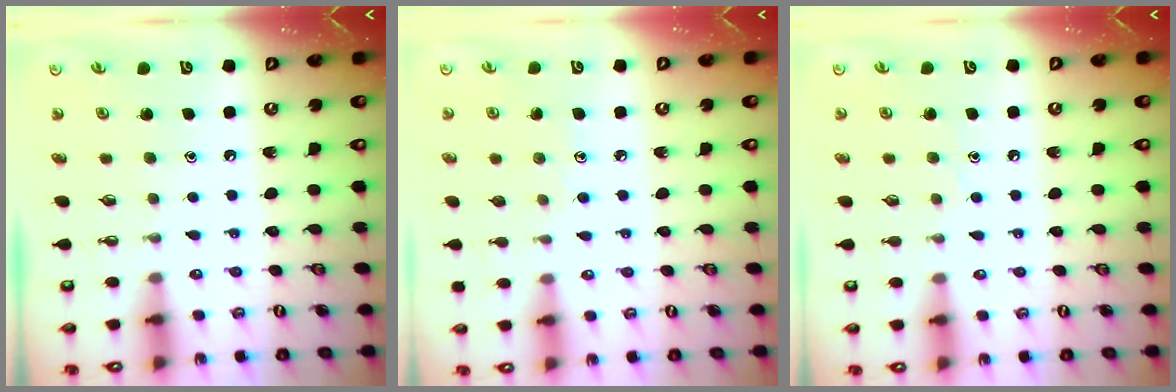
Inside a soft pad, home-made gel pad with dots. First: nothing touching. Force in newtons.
{"total": 5.3, "press": 5.3, "slide": 0.6}
{"total": 4.9, "press": 4.9, "slide": 0.6}